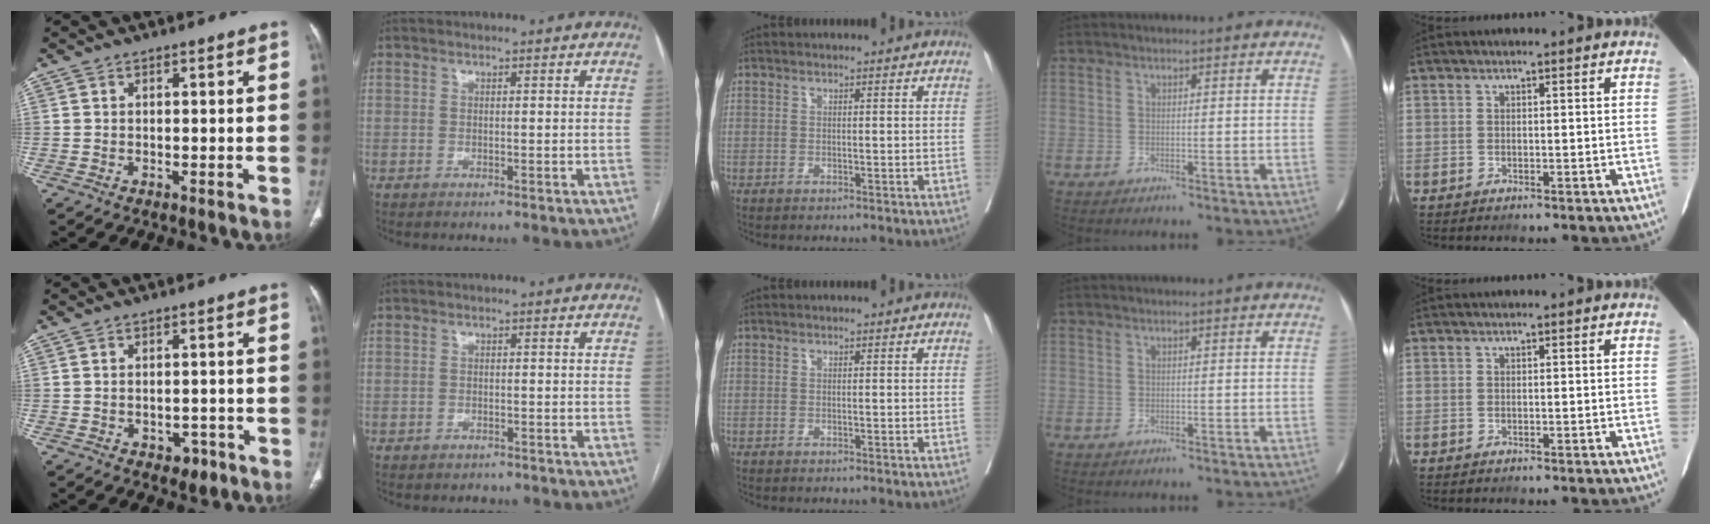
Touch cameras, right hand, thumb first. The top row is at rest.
{"thumb": {"total": 3.4, "force": [-1.8, 2.3, 1.8], "torque": [-0.007, 0.014, -0.017]}, "index": {"total": 1.6, "force": [-1.3, 1.0, 0.1], "torque": [-0.008, 0.003, -0.015]}}